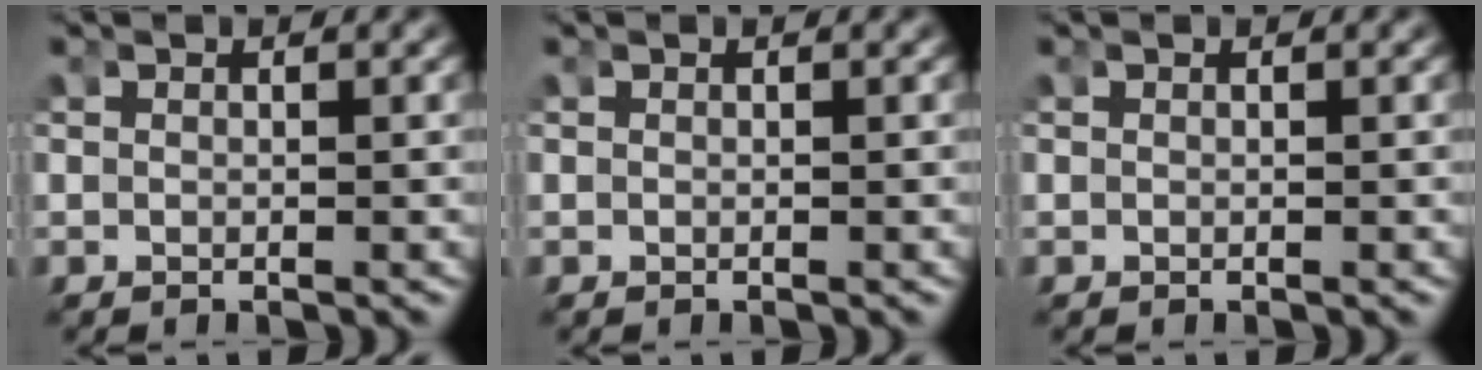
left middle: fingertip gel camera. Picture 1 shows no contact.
{"total": 0.0}
{"total": 0.0}